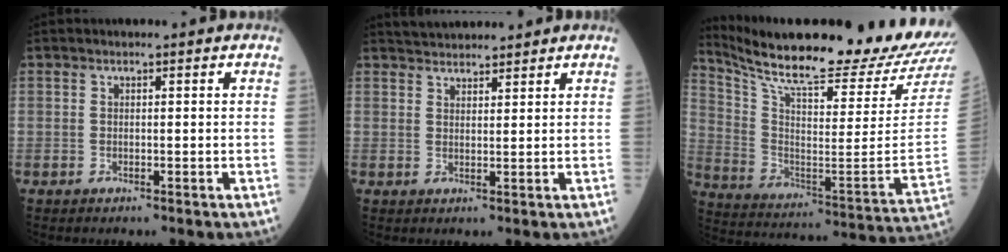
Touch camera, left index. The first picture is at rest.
{"total": 5.1, "force": [5.0, 0.8, 0.9], "torque": [-0.015, 0.027, 0.079]}
{"total": 27.2, "force": [24.4, 1.1, 11.9], "torque": [-0.218, -0.094, 0.350]}